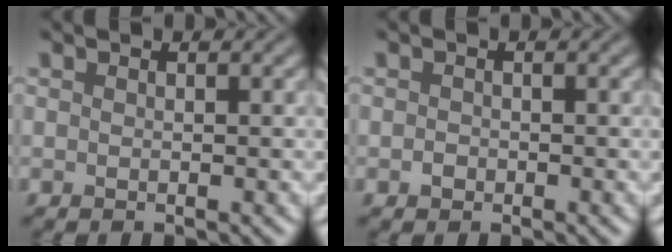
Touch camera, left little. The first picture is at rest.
{"total": 0.8, "force": [-0.4, 0.6, 0.2], "torque": [0.000, -0.002, -0.012]}